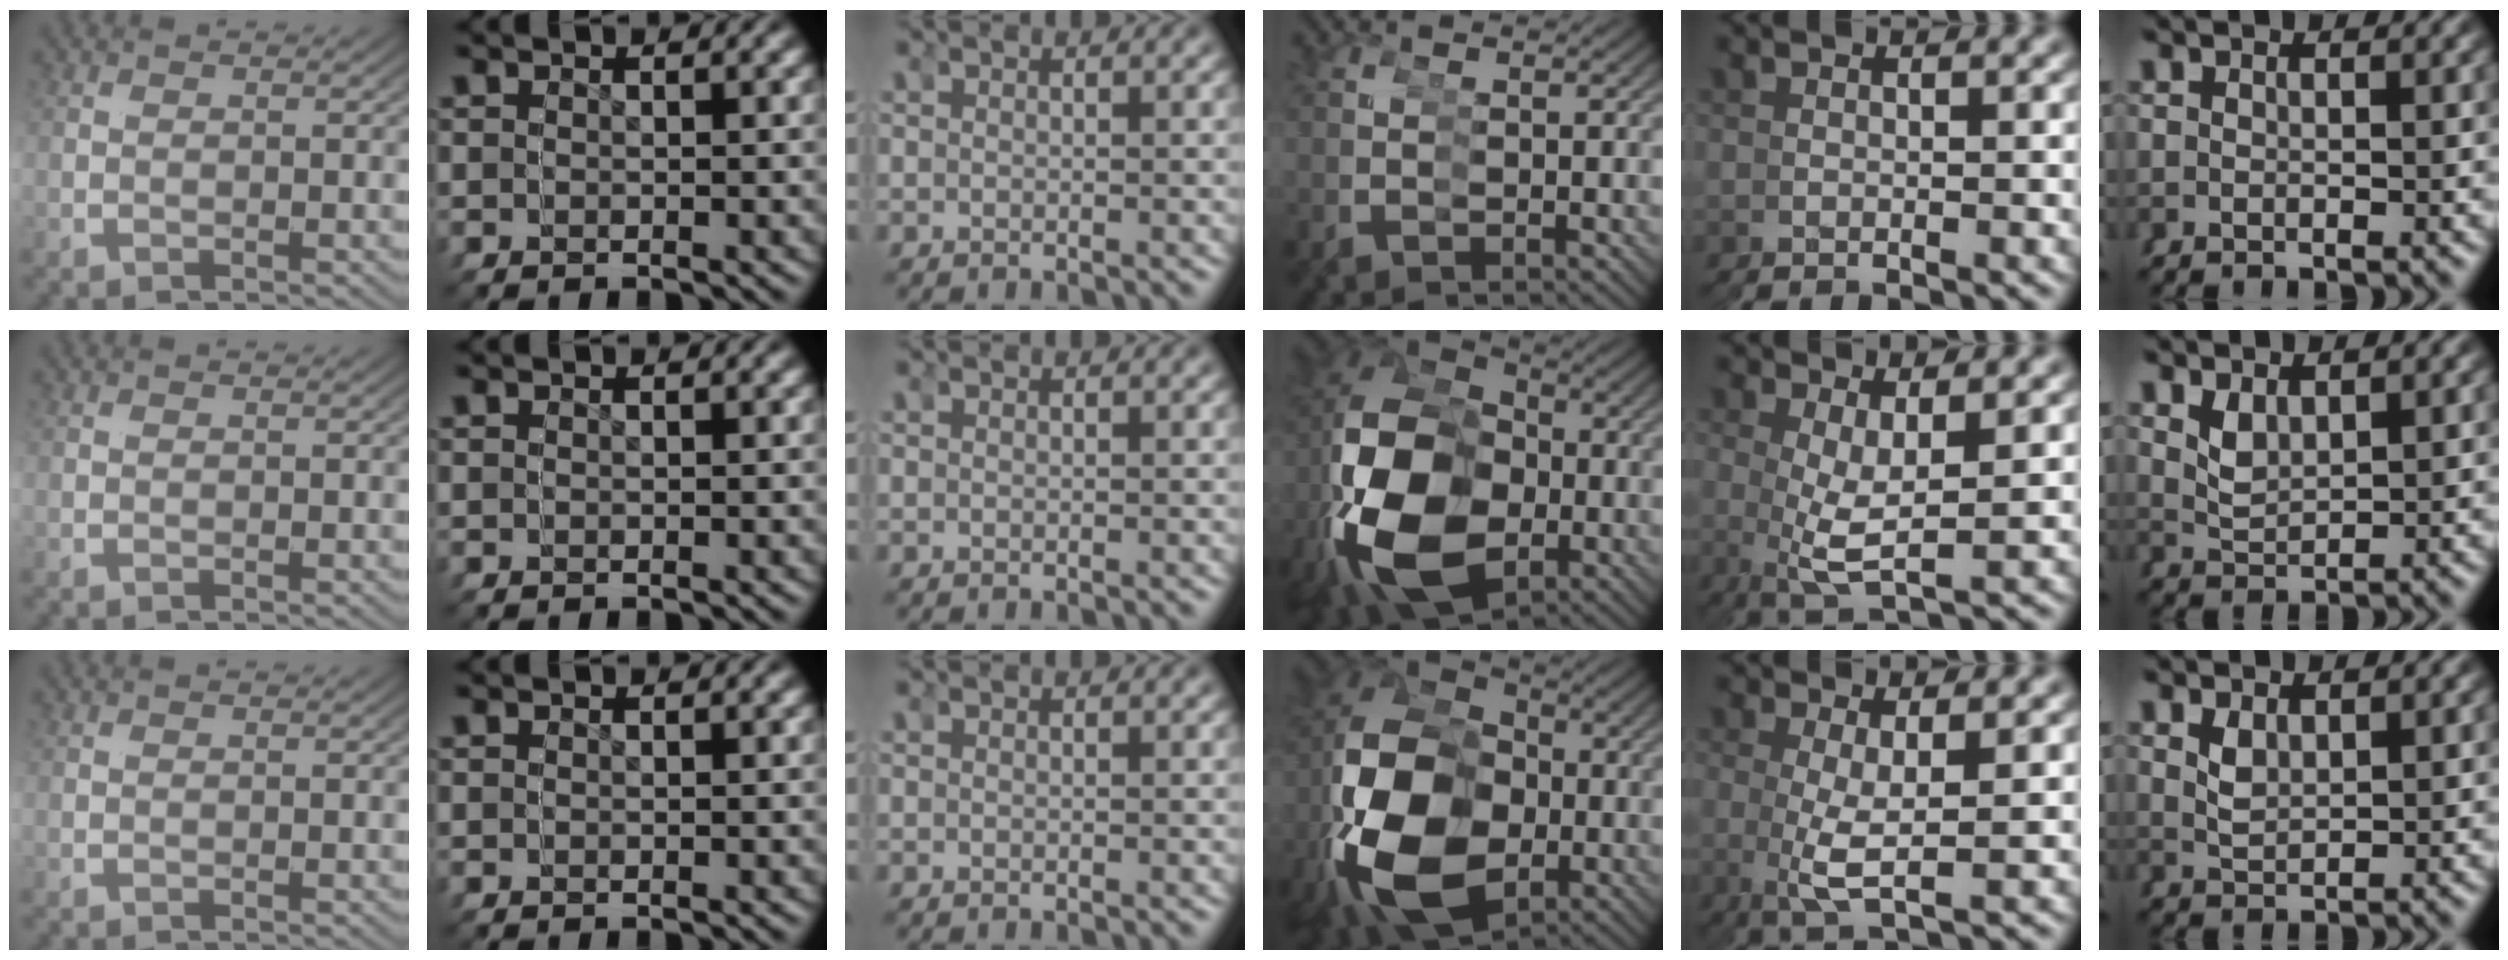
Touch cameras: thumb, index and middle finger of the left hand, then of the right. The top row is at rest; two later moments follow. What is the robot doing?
{"motion": "grasp_and_lifting", "object": "scissors"}